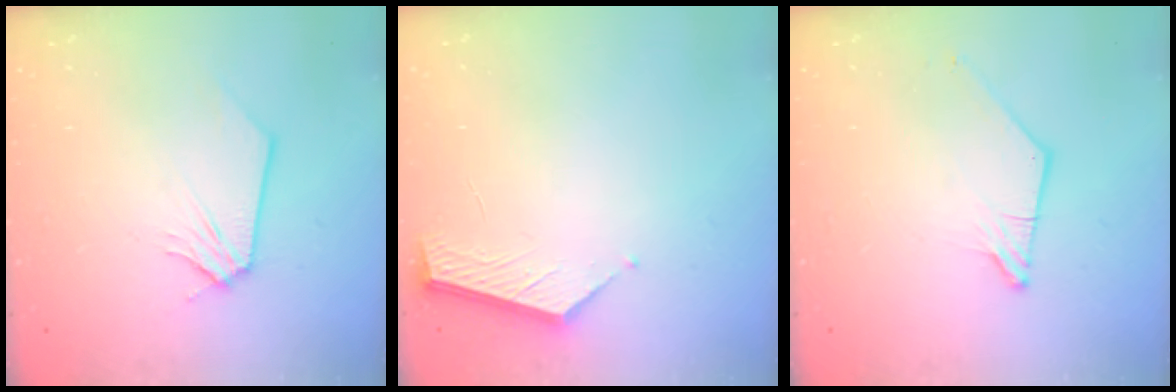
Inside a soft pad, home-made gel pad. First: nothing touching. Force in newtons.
{"total": 4.8, "press": 4.8, "slide": 0.5}
{"total": 1.8, "press": 1.7, "slide": 0.3}